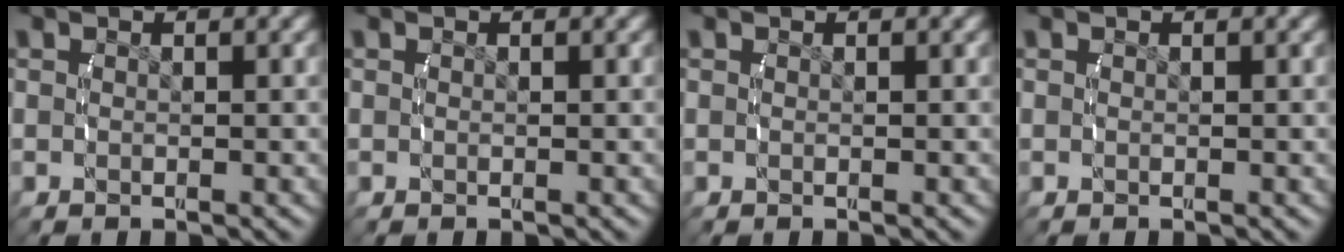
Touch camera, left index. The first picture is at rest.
{"total": 0.0}
{"total": 0.0}
{"total": 0.0}